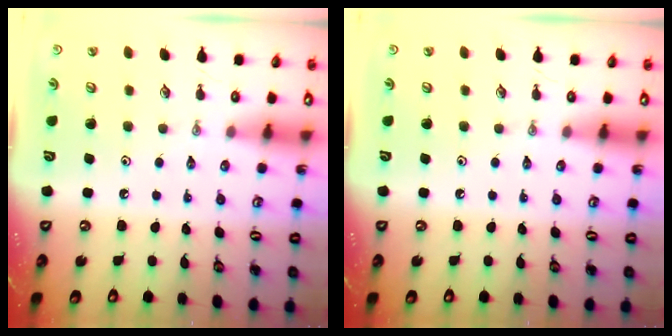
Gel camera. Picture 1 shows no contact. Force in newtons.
{"total": 0.0}